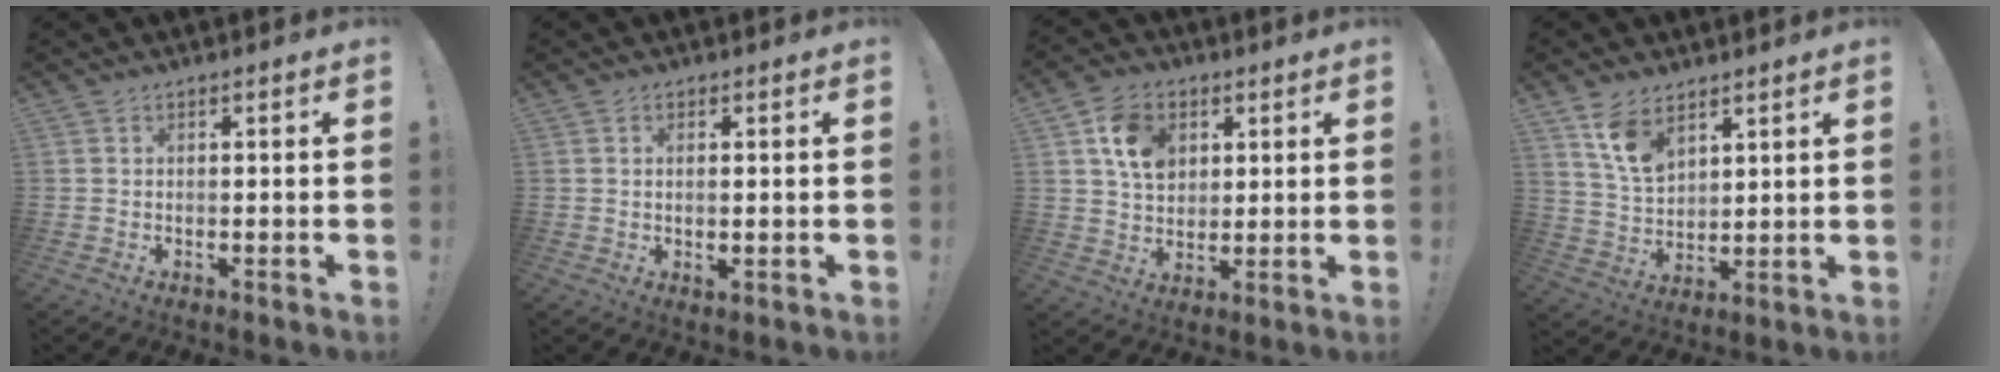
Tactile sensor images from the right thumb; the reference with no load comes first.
{"total": 1.6, "force": [0.5, 0.4, 1.4], "torque": [-0.019, -0.003, 0.007]}
{"total": 11.6, "force": [4.6, 8.7, 6.1], "torque": [-0.095, -0.003, 0.092]}
{"total": 10.1, "force": [6.7, 5.5, 5.1], "torque": [-0.086, -0.034, 0.131]}